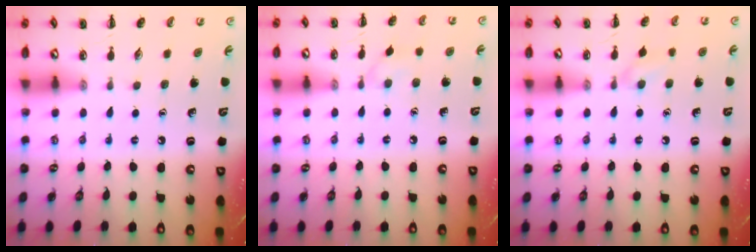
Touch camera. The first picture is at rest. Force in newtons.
{"total": 3.8, "press": 3.5, "slide": 1.6}
{"total": 5.5, "press": 5.1, "slide": 2.1}